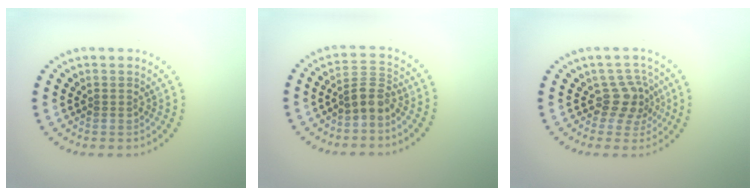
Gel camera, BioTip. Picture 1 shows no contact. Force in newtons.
{"total": 2.7, "press": 2.2, "slide": 1.6}
{"total": 2.8, "press": 2.1, "slide": 1.8}